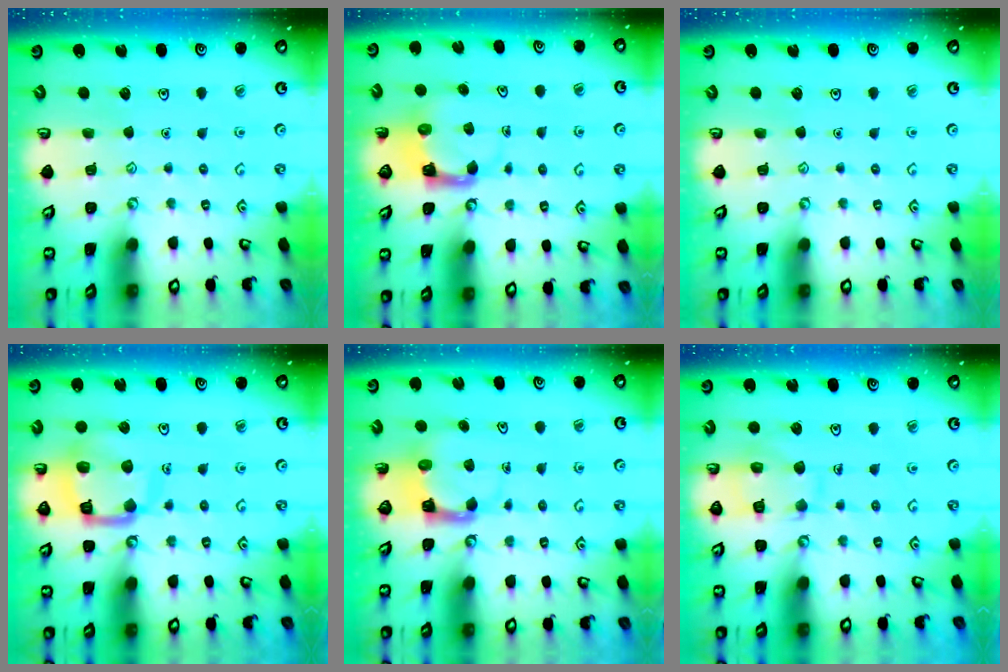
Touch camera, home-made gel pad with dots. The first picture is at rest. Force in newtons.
{"total": 3.9, "press": 3.8, "slide": 0.7}
{"total": 0.0}
{"total": 14.5, "press": 14.4, "slide": 1.5}
{"total": 3.9, "press": 3.9, "slide": 0.2}
{"total": 11.0, "press": 11.0, "slide": 0.9}